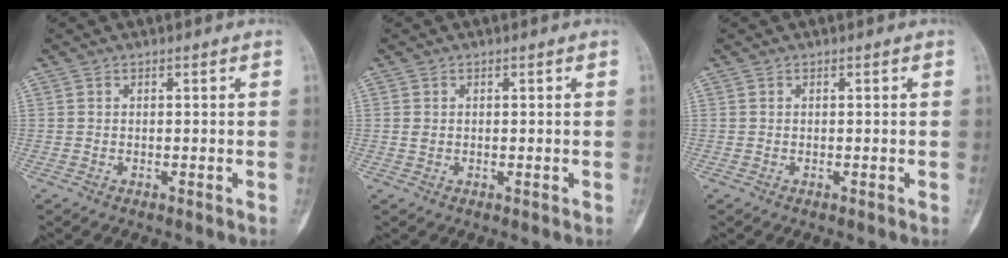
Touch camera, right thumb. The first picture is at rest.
{"total": 0.8, "force": [0.1, 0.7, 0.4], "torque": [-0.004, 0.001, 0.002]}
{"total": 0.0}